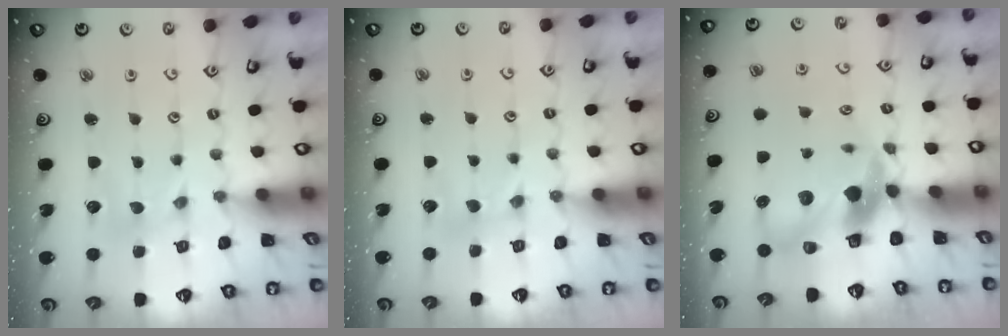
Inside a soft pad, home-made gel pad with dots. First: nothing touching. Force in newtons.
{"total": 2.8, "press": 2.8, "slide": 0.5}
{"total": 11.8, "press": 11.6, "slide": 1.9}